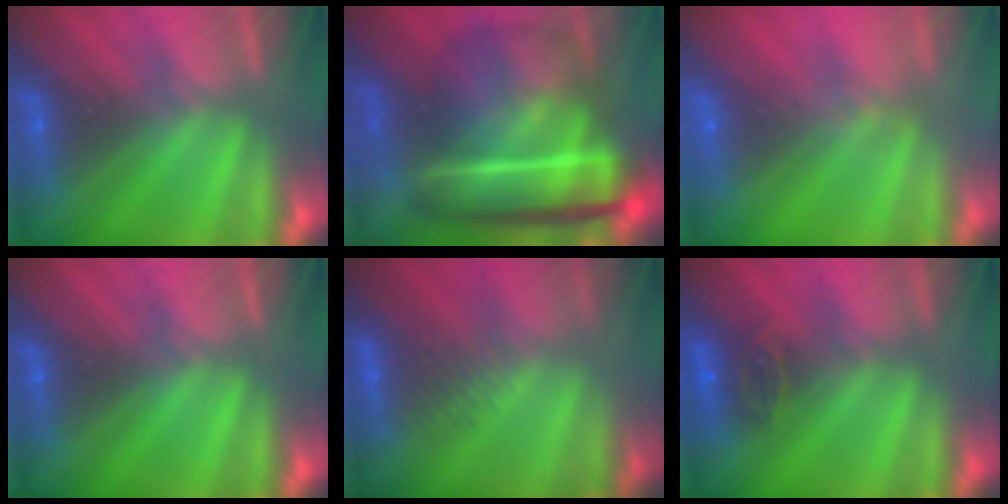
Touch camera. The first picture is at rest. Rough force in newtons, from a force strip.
{"total": 7.3}
{"total": 4.6}
{"total": 0.0}
{"total": 3.1}
{"total": 2.5}